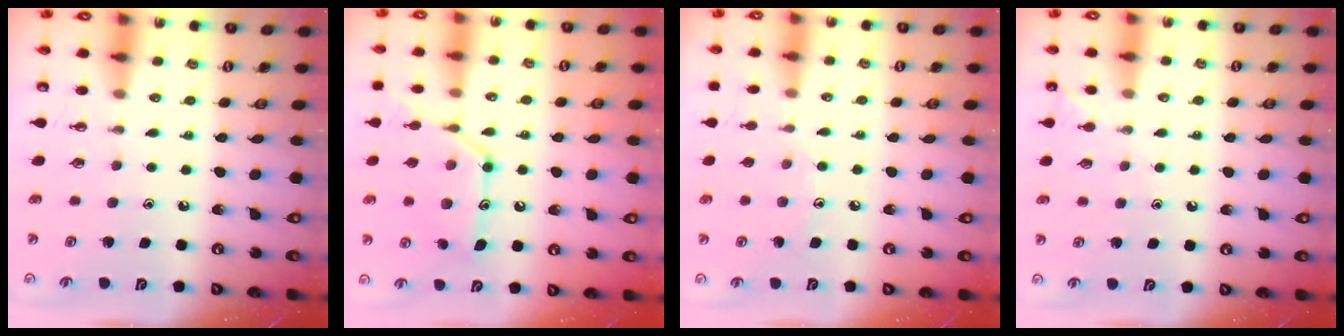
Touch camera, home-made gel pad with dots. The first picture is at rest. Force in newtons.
{"total": 15.1, "press": 15.1, "slide": 1.3}
{"total": 4.9, "press": 4.9, "slide": 0.5}
{"total": 2.9, "press": 2.9, "slide": 0.3}